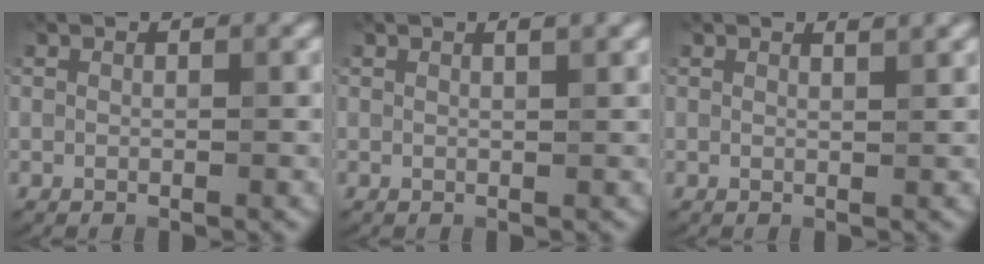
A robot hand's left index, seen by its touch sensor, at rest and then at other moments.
{"total": 1.0, "force": [0.7, 0.3, 0.7], "torque": [-0.005, 0.002, 0.007]}
{"total": 1.3, "force": [1.2, 0.2, 0.4], "torque": [-0.001, 0.000, 0.011]}